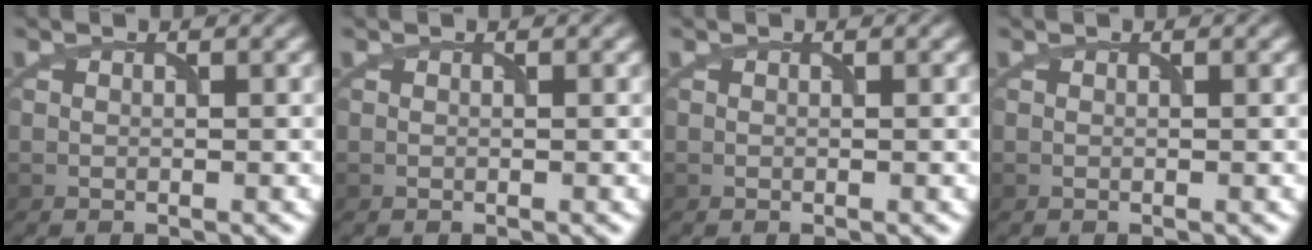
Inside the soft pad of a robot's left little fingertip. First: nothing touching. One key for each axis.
{"total": 0.0}
{"total": 0.0}
{"total": 0.0}